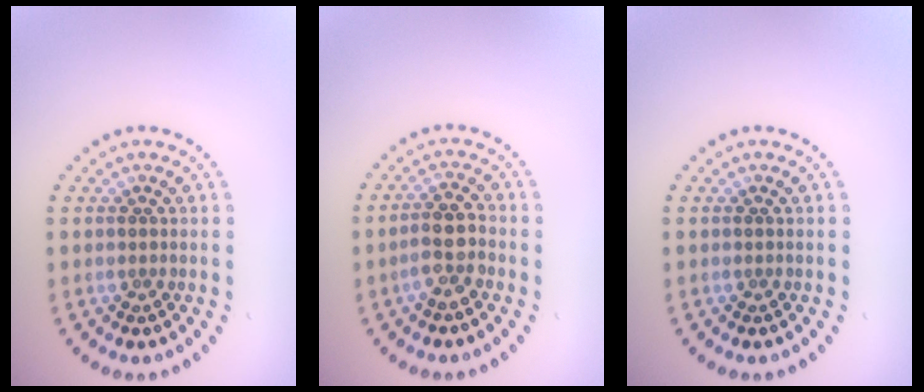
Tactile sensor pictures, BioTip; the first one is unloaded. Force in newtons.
{"total": 2.9, "press": 2.6, "slide": 1.2}
{"total": 0.0}